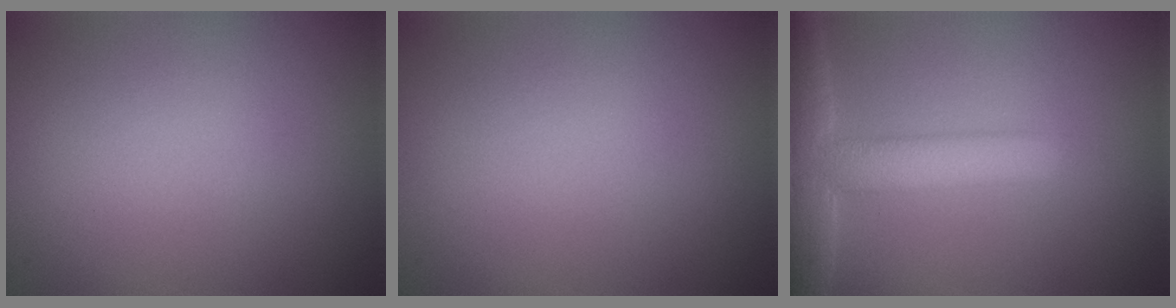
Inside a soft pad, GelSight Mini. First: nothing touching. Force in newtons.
{"total": 0.0}
{"total": 6.1, "press": 6.1, "slide": 0.6}